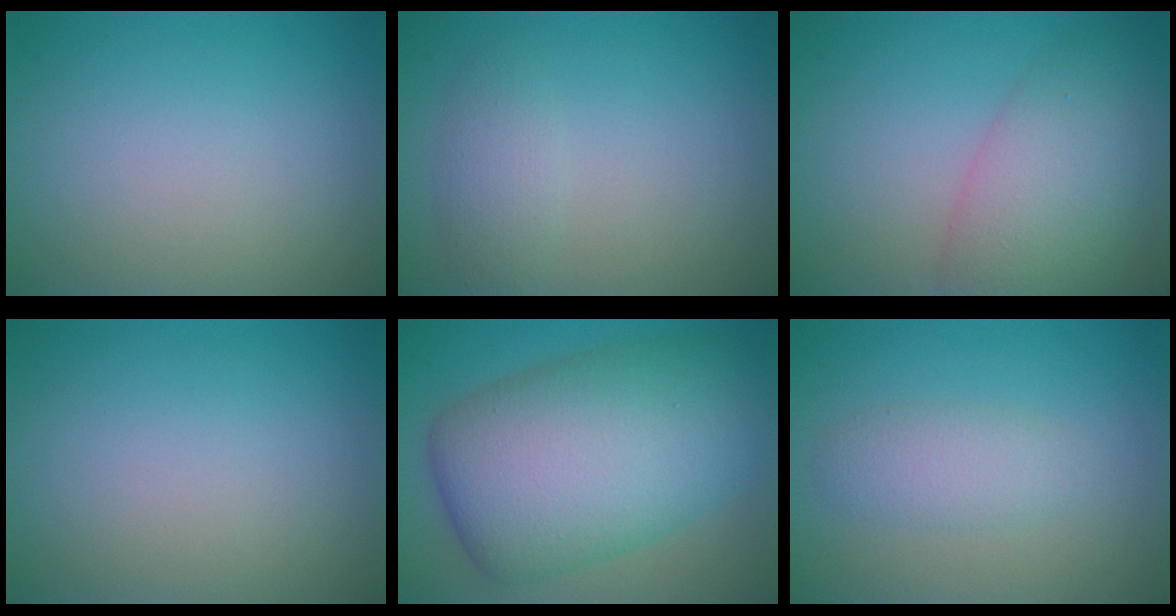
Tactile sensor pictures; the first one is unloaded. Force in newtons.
{"total": 2.0, "press": 2.0, "slide": 0.0}
{"total": 6.7, "press": 6.7, "slide": 0.5}
{"total": 0.0}
{"total": 13.3, "press": 13.3, "slide": 0.0}
{"total": 2.4, "press": 2.4, "slide": 0.1}